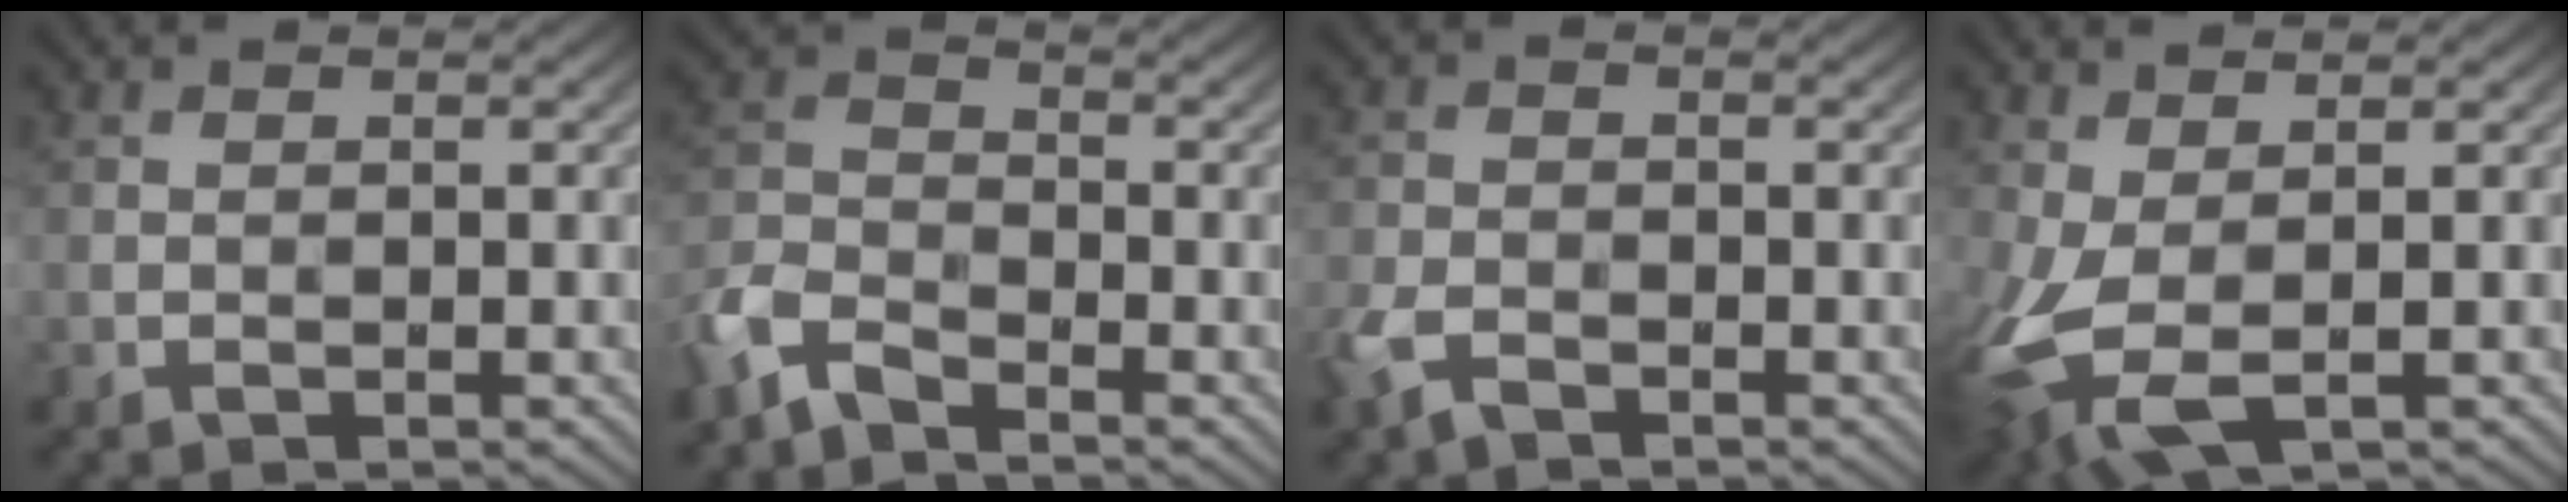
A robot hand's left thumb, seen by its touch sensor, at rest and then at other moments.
{"total": 6.7, "force": [-5.0, 2.8, 3.4], "torque": [-0.082, -0.014, -0.115]}
{"total": 4.7, "force": [-3.0, 2.5, 2.7], "torque": [-0.067, -0.014, -0.063]}
{"total": 7.8, "force": [-1.0, 3.9, 6.7], "torque": [-0.169, -0.027, -0.005]}